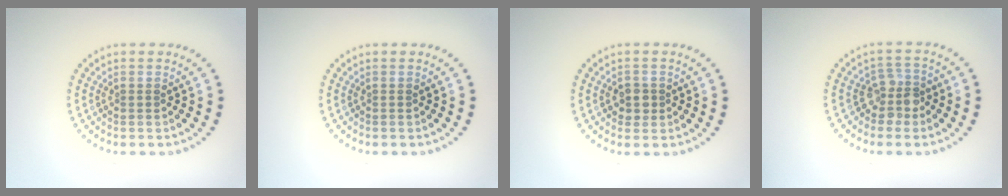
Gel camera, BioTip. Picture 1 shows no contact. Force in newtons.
{"total": 0.0}
{"total": 1.6, "press": 1.6, "slide": 0.5}
{"total": 2.5, "press": 2.0, "slide": 1.5}